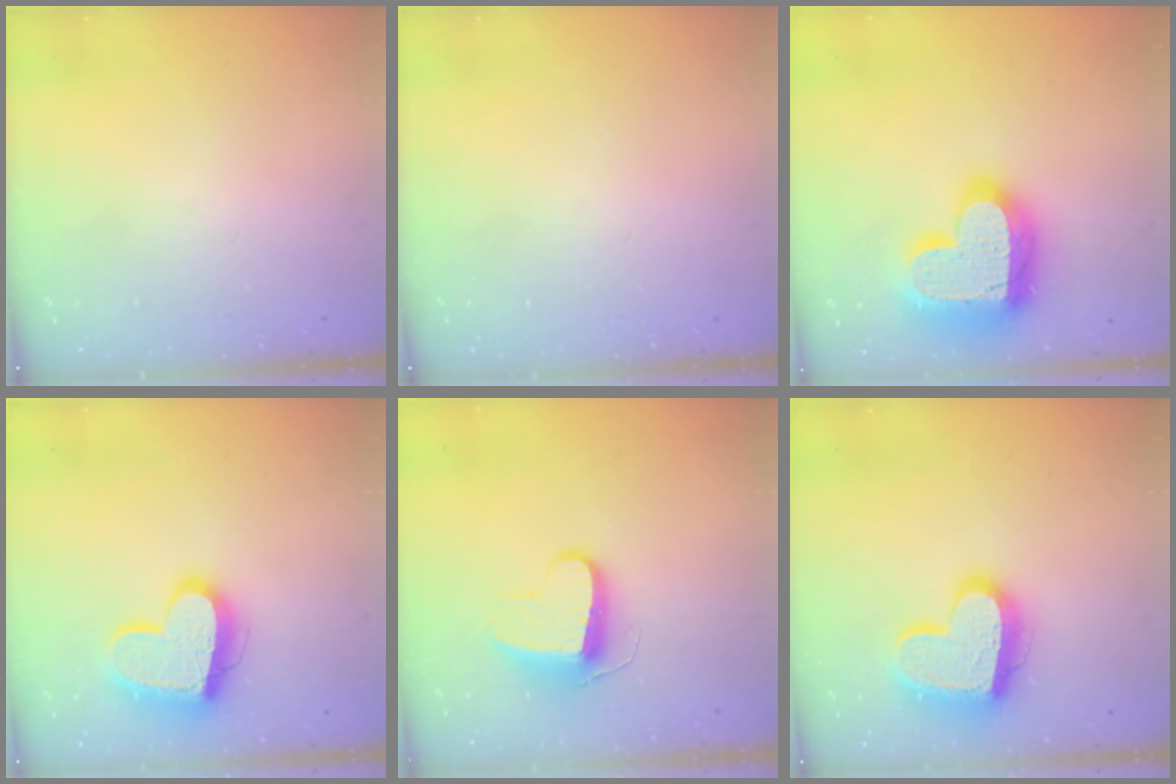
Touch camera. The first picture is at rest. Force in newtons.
{"total": 0.0}
{"total": 26.7, "press": 26.6, "slide": 1.8}
{"total": 16.5, "press": 16.4, "slide": 1.5}
{"total": 9.2, "press": 9.2, "slide": 0.3}
{"total": 18.7, "press": 18.6, "slide": 1.6}